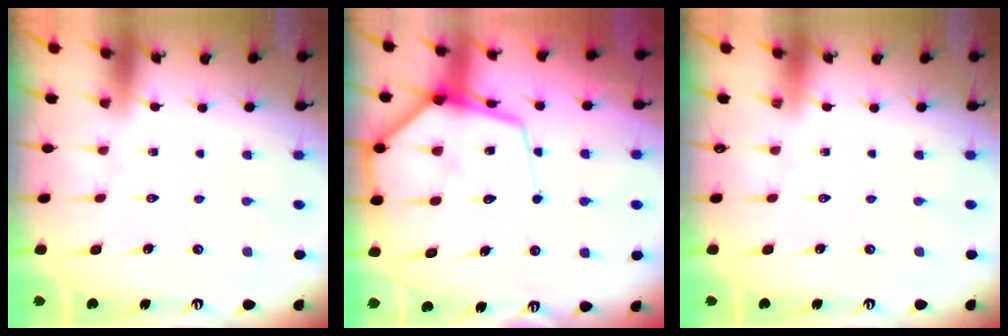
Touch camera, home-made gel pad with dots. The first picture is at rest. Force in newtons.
{"total": 14.1, "press": 14.0, "slide": 1.6}
{"total": 0.0}